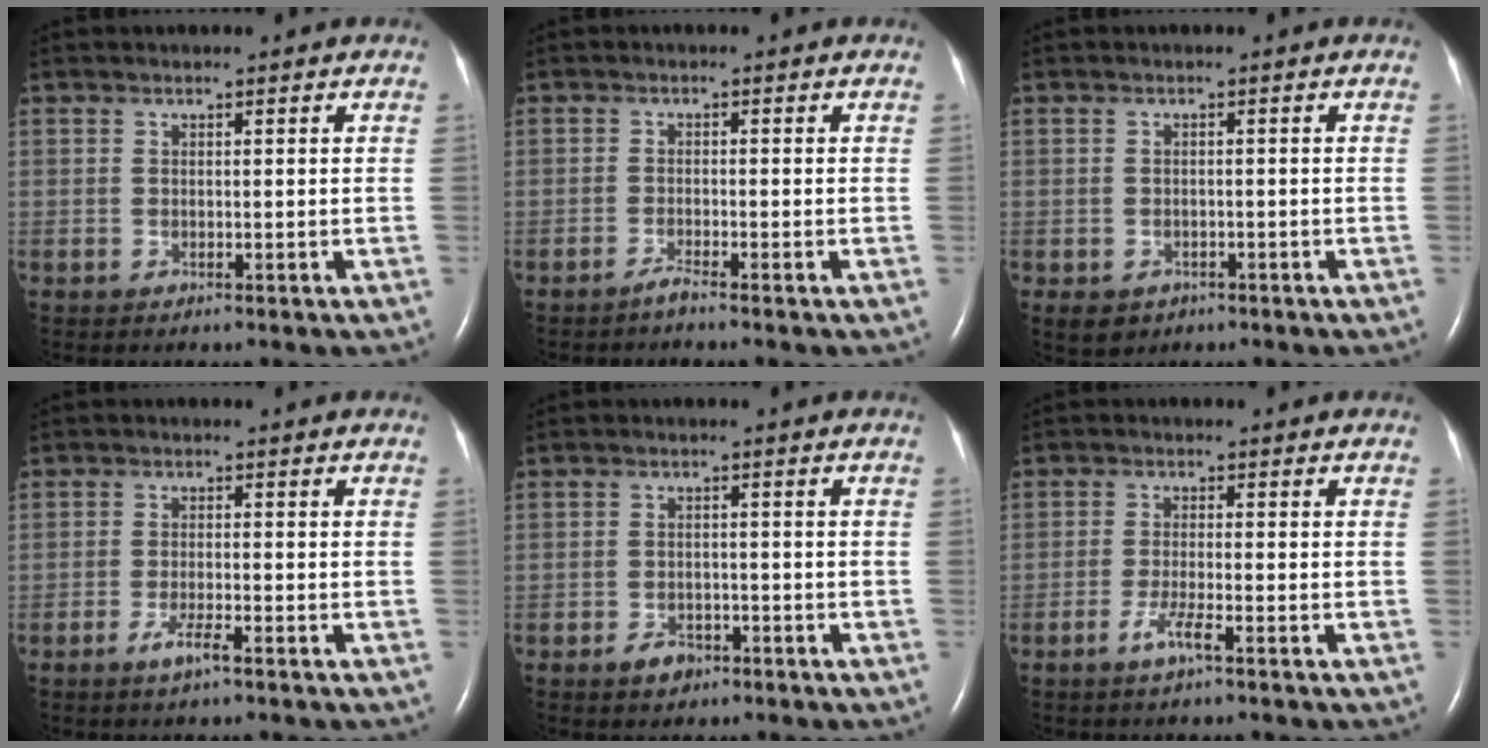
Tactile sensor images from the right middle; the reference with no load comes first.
{"total": 1.4, "force": [-1.2, -0.3, 0.6], "torque": [-0.014, -0.001, -0.024]}
{"total": 3.8, "force": [-2.2, 3.0, 1.0], "torque": [-0.013, 0.001, -0.024]}
{"total": 3.0, "force": [-1.9, 0.2, 2.3], "torque": [-0.049, -0.004, -0.037]}
{"total": 3.1, "force": [-2.0, 1.9, 1.3], "torque": [-0.024, 0.003, -0.026]}
{"total": 3.1, "force": [-1.9, 0.0, 2.5], "torque": [-0.056, -0.005, -0.040]}